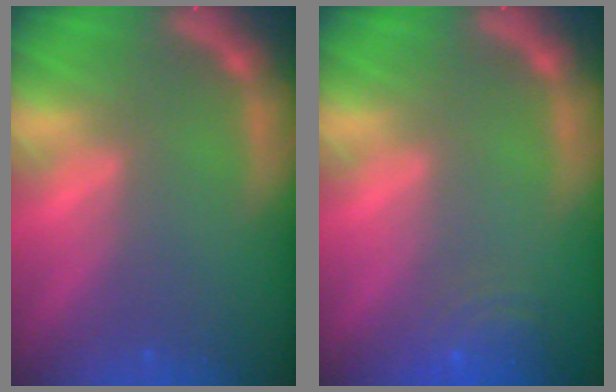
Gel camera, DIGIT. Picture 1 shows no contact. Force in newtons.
{"total": 4.5}